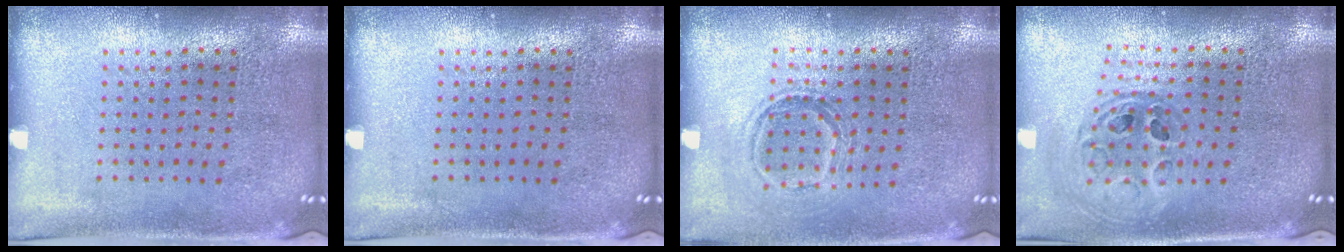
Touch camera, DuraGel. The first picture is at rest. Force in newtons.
{"total": 0.0}
{"total": 1.2, "press": 1.0, "slide": 0.6}
{"total": 1.0, "press": 0.9, "slide": 0.3}